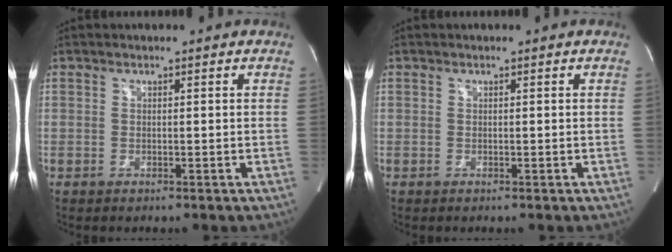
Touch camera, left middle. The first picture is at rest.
{"total": 0.0}